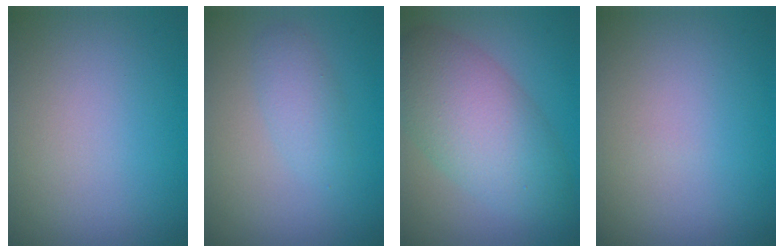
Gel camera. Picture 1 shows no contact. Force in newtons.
{"total": 2.0, "press": 2.0, "slide": 0.1}
{"total": 7.3, "press": 7.3, "slide": 0.3}
{"total": 0.0}